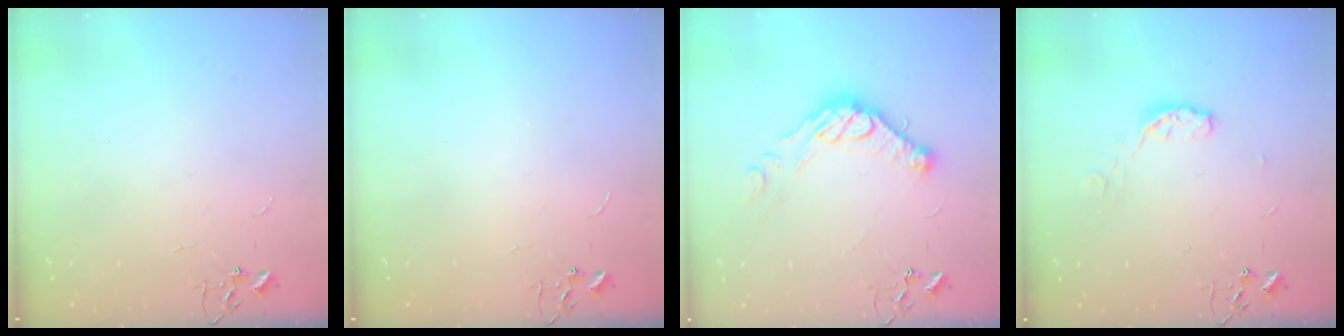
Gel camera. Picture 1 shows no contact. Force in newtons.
{"total": 0.0}
{"total": 13.3, "press": 13.3, "slide": 0.8}
{"total": 6.7, "press": 6.6, "slide": 0.6}